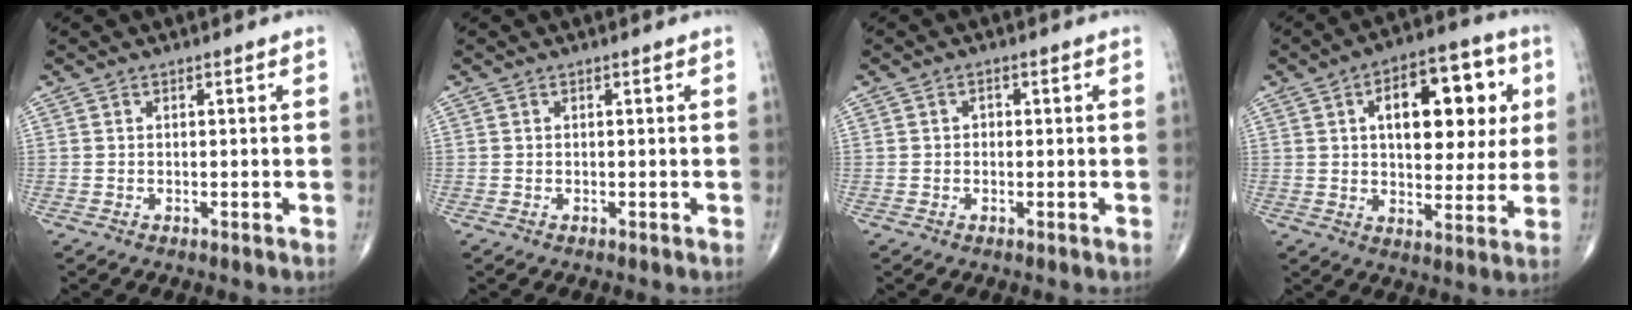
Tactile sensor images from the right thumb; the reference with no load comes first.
{"total": 0.0}
{"total": 1.0, "force": [0.0, 0.8, 0.6], "torque": [-0.004, 0.004, -0.004]}
{"total": 18.0, "force": [4.7, 9.5, 14.5], "torque": [-0.156, 0.009, 0.066]}